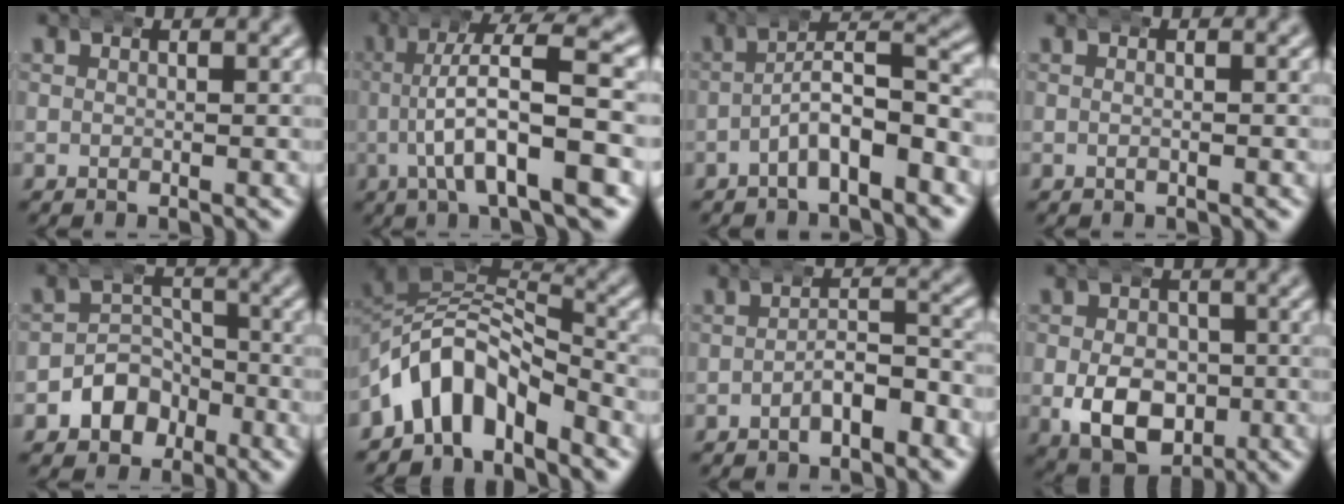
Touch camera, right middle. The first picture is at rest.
{"total": 7.6, "force": [-0.2, 1.9, 7.3], "torque": [-0.123, 0.008, -0.007]}
{"total": 4.6, "force": [-2.6, 1.2, 3.7], "torque": [-0.043, 0.005, -0.045]}
{"total": 0.7, "force": [-0.1, 0.2, 0.7], "torque": [-0.009, 0.004, -0.006]}
{"total": 5.0, "force": [-2.7, 4.0, 1.2], "torque": [-0.022, -0.002, -0.051]}
{"total": 9.5, "force": [-4.0, 7.4, 4.4], "torque": [-0.101, -0.024, -0.065]}
{"total": 3.5, "force": [-2.9, 1.0, 1.8], "torque": [-0.011, -0.003, -0.048]}
{"total": 7.7, "force": [-1.9, 5.6, 4.9], "torque": [-0.079, -0.027, -0.021]}